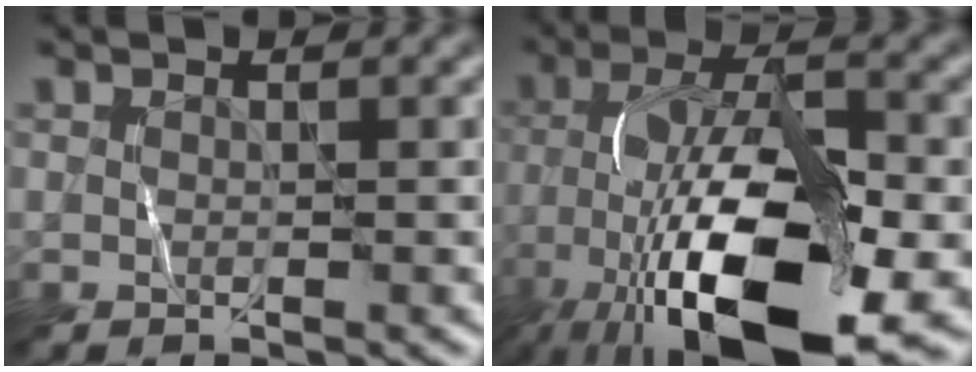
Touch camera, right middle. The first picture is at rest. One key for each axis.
{"total": 17.0, "fx": -7.0, "fy": 6.7, "fz": 13.9, "tx": -0.243, "ty": -0.006, "tz": -0.126}